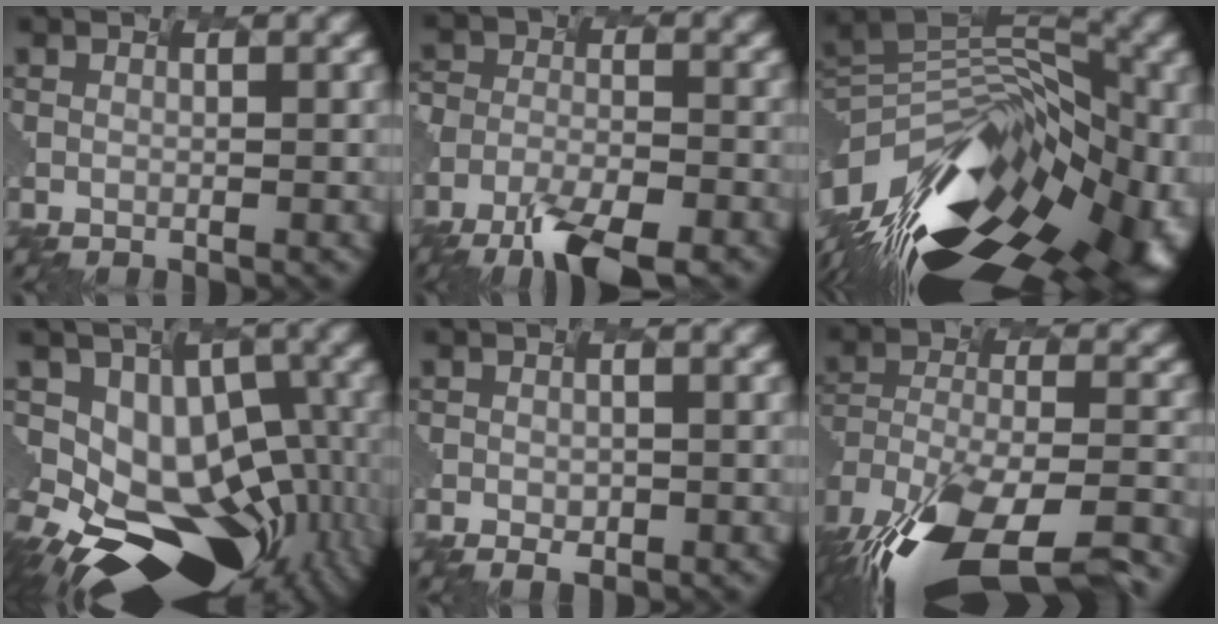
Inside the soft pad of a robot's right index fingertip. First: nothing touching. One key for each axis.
{"total": 8.5, "fx": -6.9, "fy": 2.3, "fz": 4.2, "tx": -0.106, "ty": -0.020, "tz": -0.109}
{"total": 17.5, "fx": -9.1, "fy": 9.7, "fz": 11.3, "tx": -0.187, "ty": 0.007, "tz": -0.128}
{"total": 15.0, "fx": -7.5, "fy": 8.8, "fz": 9.7, "tx": -0.159, "ty": -0.003, "tz": -0.084}
{"total": 1.4, "fx": -1.4, "fy": -0.2, "fz": 0.1, "tx": -0.027, "ty": -0.012, "tz": 0.001}
{"total": 16.8, "fx": -13.0, "fy": 6.7, "fz": 8.4, "tx": -0.196, "ty": -0.037, "tz": -0.165}